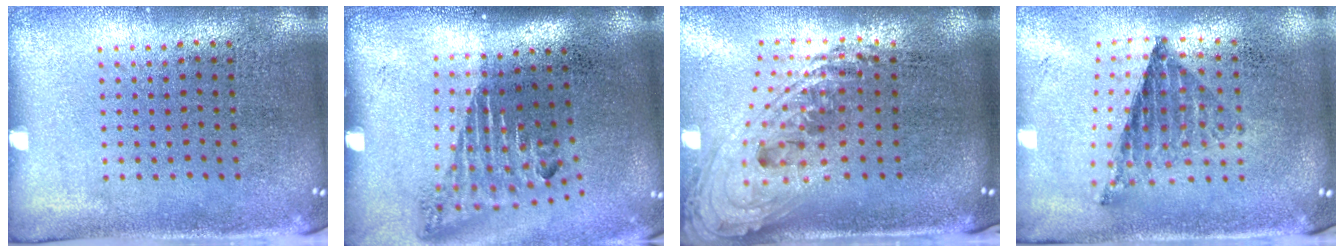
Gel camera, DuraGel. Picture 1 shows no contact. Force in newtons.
{"total": 1.7, "press": 1.1, "slide": 1.3}
{"total": 2.3, "press": 1.7, "slide": 1.6}
{"total": 0.8, "press": 0.8, "slide": 0.1}